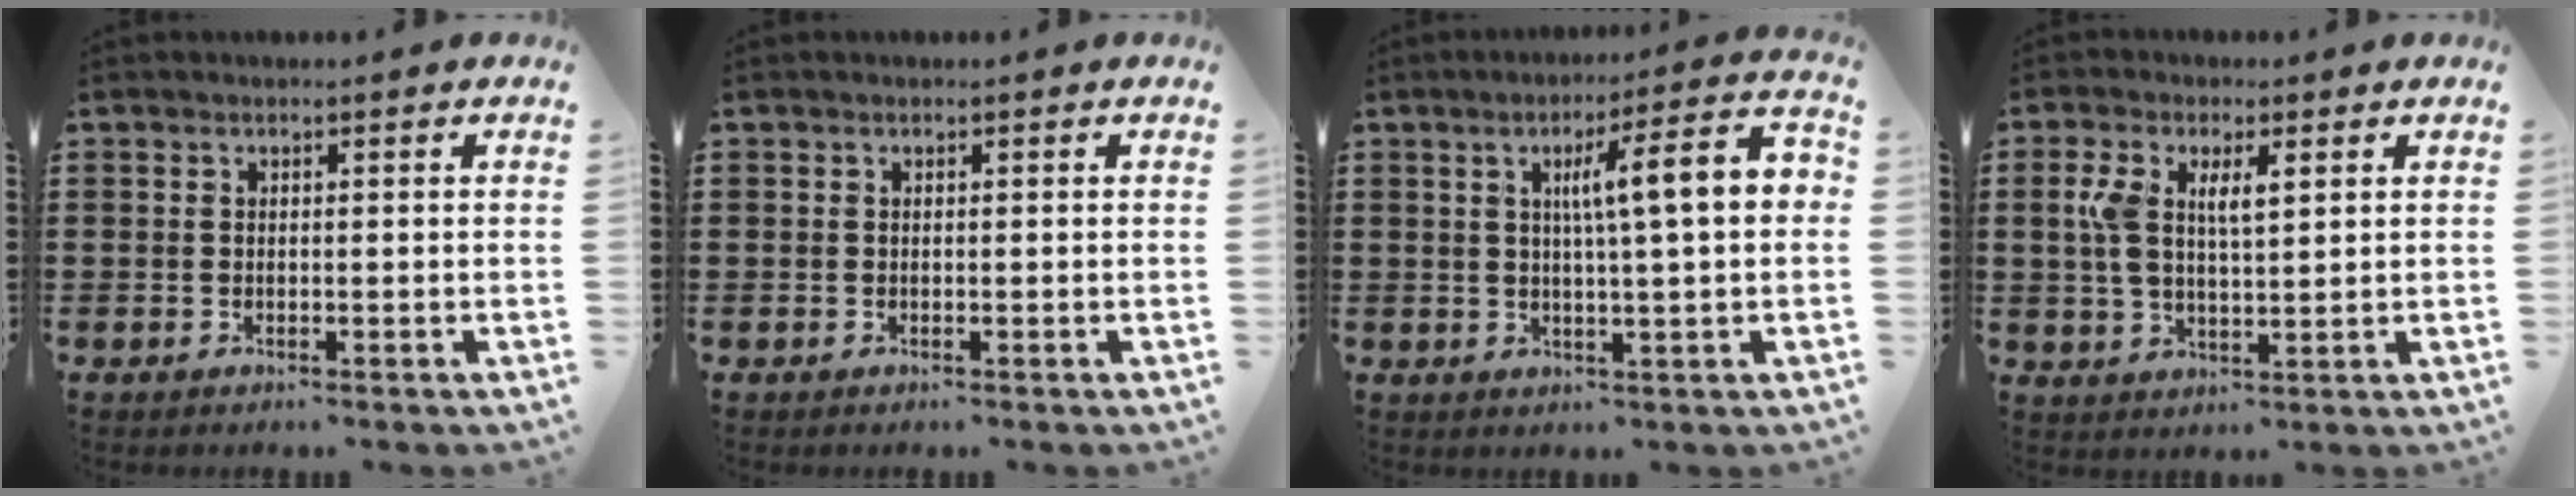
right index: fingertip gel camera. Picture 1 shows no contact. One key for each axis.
{"total": 0.0}
{"total": 8.9, "fx": 1.5, "fy": 0.5, "fz": 8.8, "tx": -0.150, "ty": -0.004, "tz": 0.013}
{"total": 5.9, "fx": 1.7, "fy": 2.6, "fz": 5.0, "tx": -0.107, "ty": 0.008, "tz": 0.029}